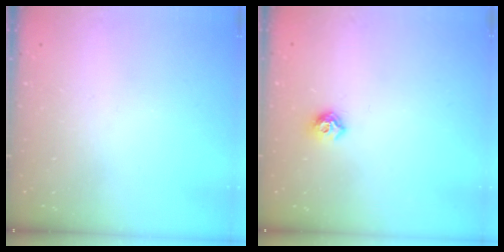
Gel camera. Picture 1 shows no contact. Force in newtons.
{"total": 7.3, "press": 7.2, "slide": 0.9}